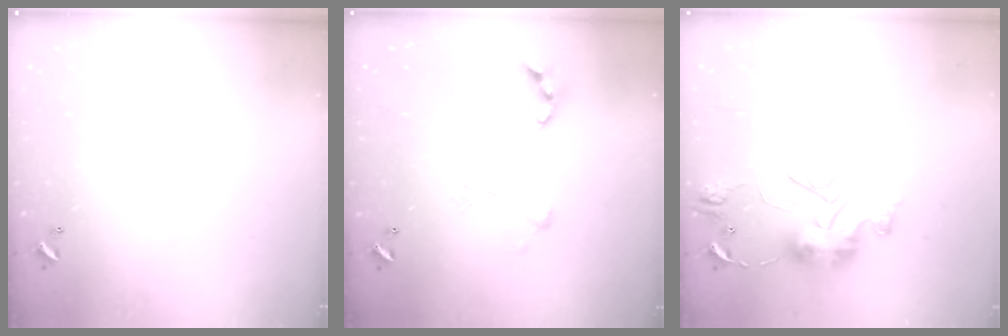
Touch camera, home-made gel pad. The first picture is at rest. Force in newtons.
{"total": 2.9, "press": 2.7, "slide": 1.3}
{"total": 10.7, "press": 10.7, "slide": 0.8}